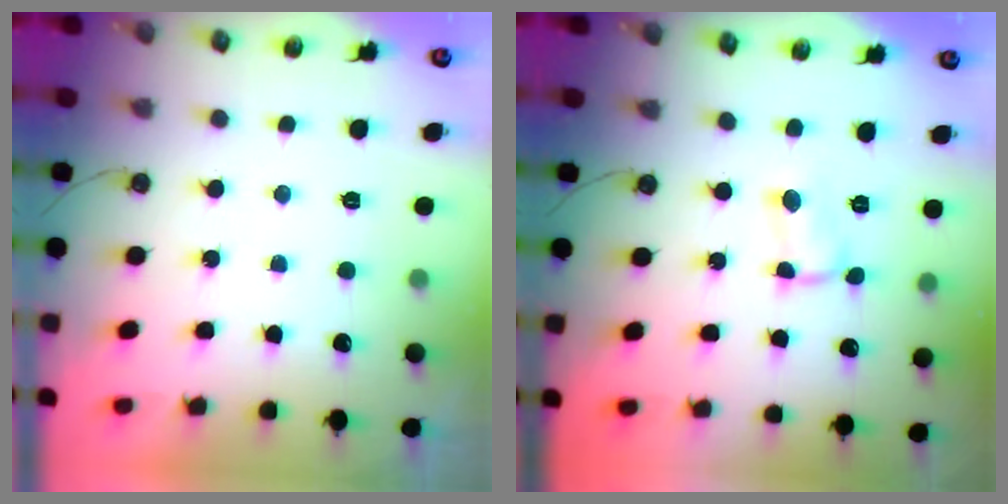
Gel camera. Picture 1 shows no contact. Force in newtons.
{"total": 1.4, "press": 1.4, "slide": 0.0}